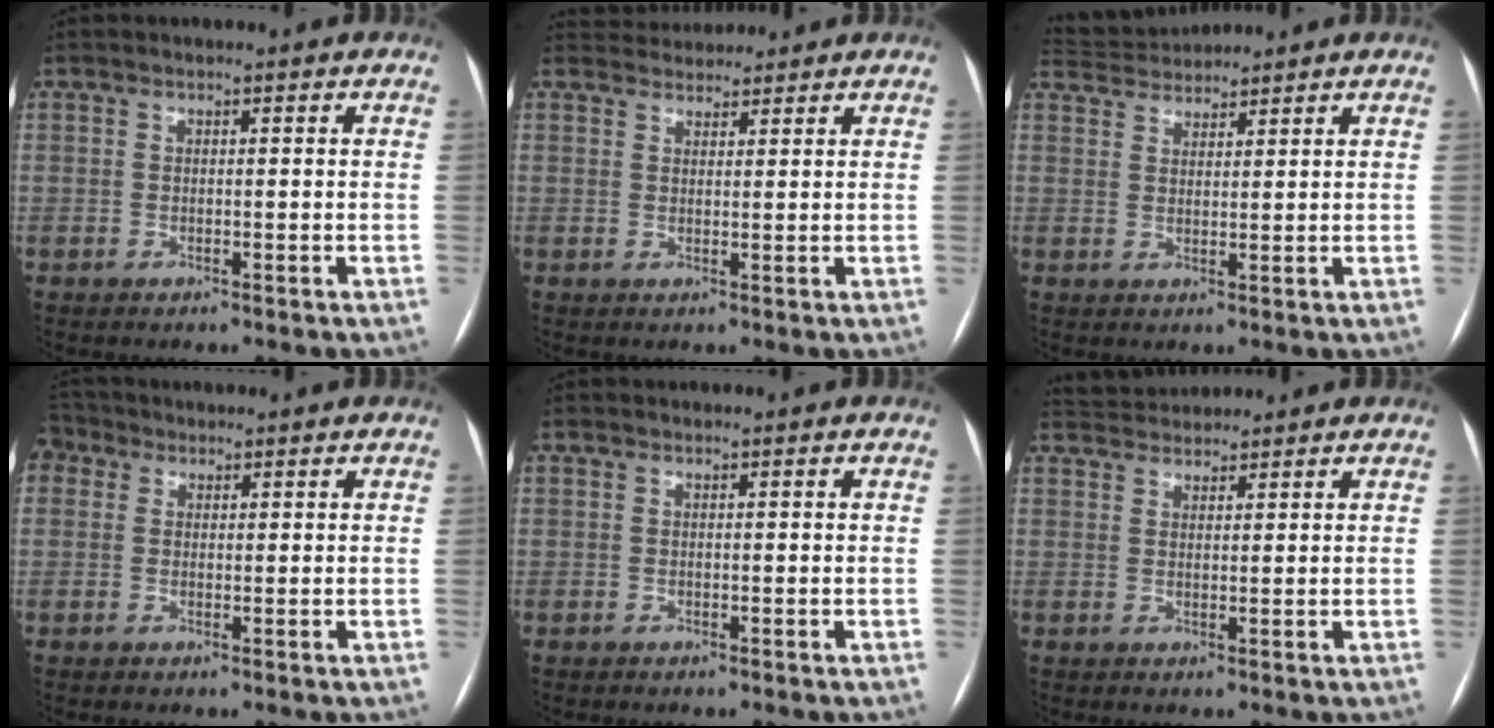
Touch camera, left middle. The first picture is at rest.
{"total": 3.9, "force": [3.8, 0.9, -0.1], "torque": [0.000, 0.026, 0.064]}
{"total": 5.4, "force": [5.4, 0.5, 0.5], "torque": [-0.015, 0.031, 0.097]}
{"total": 4.2, "force": [2.2, 3.3, 1.3], "torque": [-0.034, 0.024, 0.045]}
{"total": 0.0}
{"total": 4.2, "force": [4.1, 0.9, 0.2], "torque": [-0.008, 0.030, 0.074]}